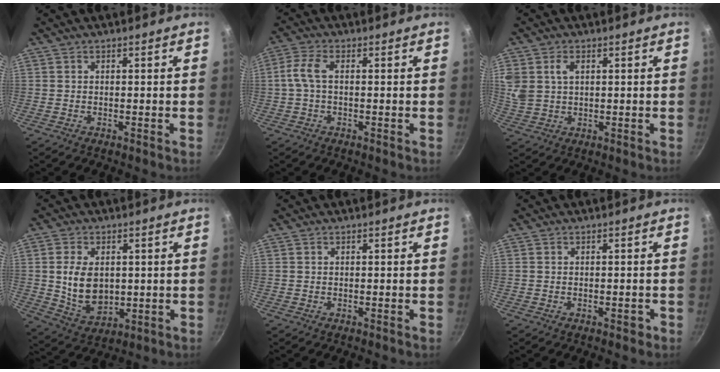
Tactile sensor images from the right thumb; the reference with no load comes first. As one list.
[{"total": 4.5, "force": [0.1, 2.2, 3.9], "torque": [-0.096, 0.016, -0.005]}, {"total": 7.1, "force": [2.4, 5.0, 4.4], "torque": [-0.085, 0.001, 0.052]}, {"total": 10.4, "force": [0.9, 7.1, 7.5], "torque": [-0.120, -0.014, 0.033]}, {"total": 0.0}, {"total": 1.3, "force": [-0.6, 0.7, 0.9], "torque": [-0.005, 0.009, -0.006]}]